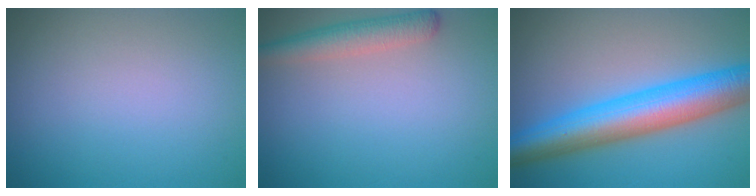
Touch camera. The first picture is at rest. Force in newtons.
{"total": 2.9, "press": 2.9, "slide": 0.2}
{"total": 9.1, "press": 9.1, "slide": 0.2}